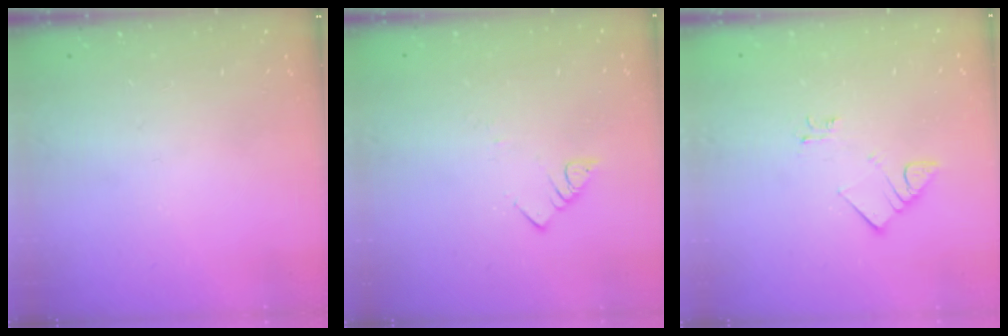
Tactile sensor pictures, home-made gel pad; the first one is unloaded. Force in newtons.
{"total": 2.8, "press": 2.8, "slide": 0.2}
{"total": 3.5, "press": 3.5, "slide": 0.2}